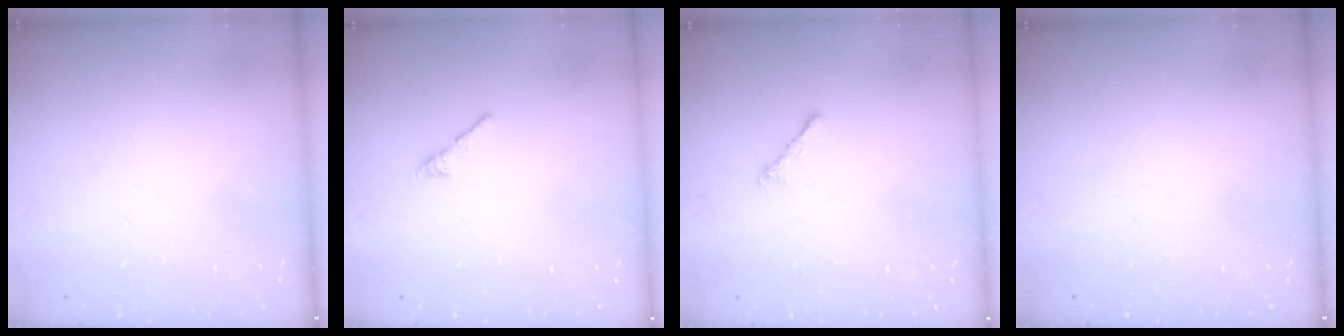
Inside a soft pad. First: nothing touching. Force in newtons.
{"total": 2.7, "press": 2.7, "slide": 0.7}
{"total": 1.8, "press": 1.7, "slide": 0.6}
{"total": 0.0}